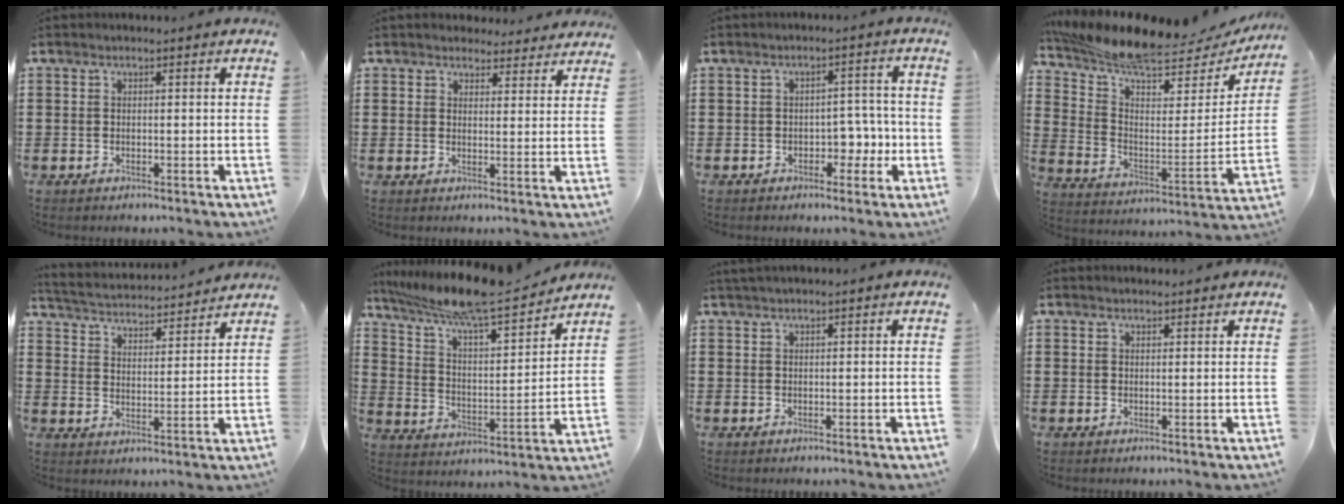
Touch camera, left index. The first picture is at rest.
{"total": 3.5, "force": [3.4, 1.1, 0.2], "torque": [-0.007, -0.012, 0.062]}
{"total": 3.9, "force": [-1.4, 2.7, 2.5], "torque": [-0.036, 0.000, -0.034]}
{"total": 10.2, "force": [9.1, 1.0, 4.5], "torque": [-0.119, -0.070, 0.155]}
{"total": 3.3, "force": [3.3, -0.1, 0.0], "torque": [-0.024, -0.030, 0.051]}
{"total": 10.3, "force": [8.8, 0.6, 5.3], "torque": [-0.135, -0.056, 0.148]}
{"total": 0.9, "force": [0.7, -0.1, 0.5], "torque": [-0.011, 0.001, 0.014]}
{"total": 1.0, "force": [1.0, 0.1, 0.1], "torque": [-0.003, 0.000, 0.020]}